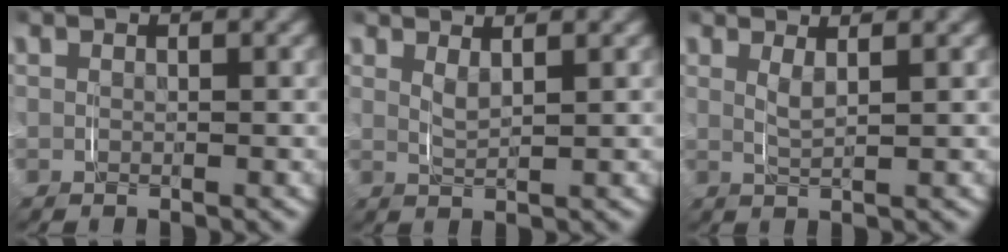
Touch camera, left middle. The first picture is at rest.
{"total": 1.5, "force": [1.1, -0.1, 1.0], "torque": [-0.021, -0.007, 0.016]}
{"total": 1.5, "force": [0.7, -0.3, 1.2], "torque": [-0.029, -0.008, 0.012]}